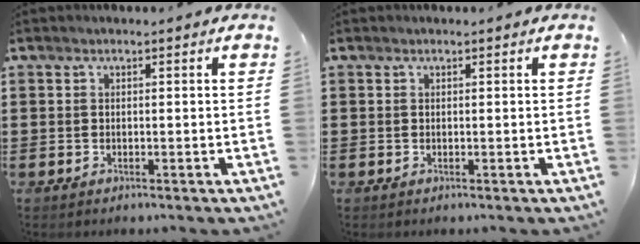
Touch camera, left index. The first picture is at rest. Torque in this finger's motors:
{"motor_torque": [-0.09, 0.11, -0.01, -0.01]}